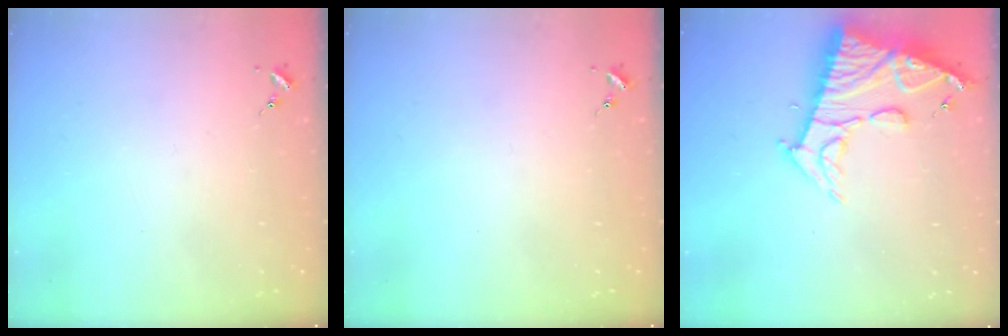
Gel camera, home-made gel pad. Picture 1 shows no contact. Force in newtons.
{"total": 0.0}
{"total": 16.0, "press": 15.9, "slide": 1.6}